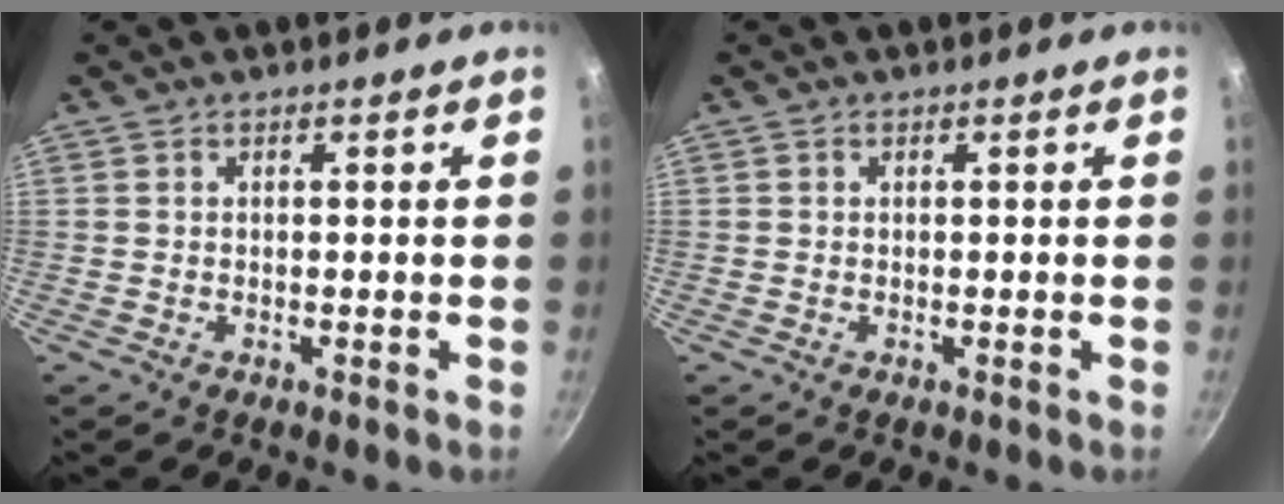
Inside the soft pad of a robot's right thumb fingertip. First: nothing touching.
{"total": 0.0}